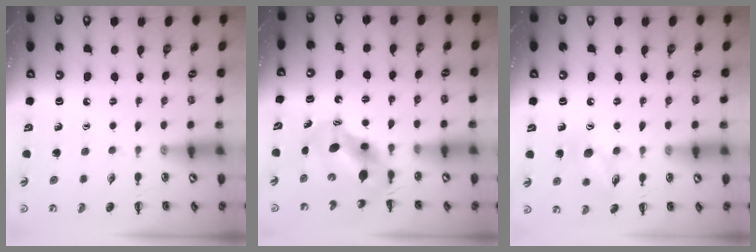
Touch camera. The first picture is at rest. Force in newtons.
{"total": 6.4, "press": 6.2, "slide": 1.6}
{"total": 10.0, "press": 9.9, "slide": 1.3}